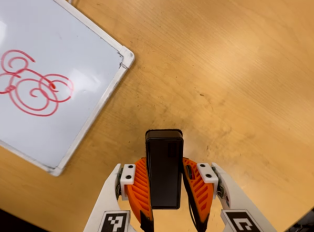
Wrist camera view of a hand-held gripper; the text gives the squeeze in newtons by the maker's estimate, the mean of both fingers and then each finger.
{"total": 4.3, "left": 3.1, "right": 5.5}